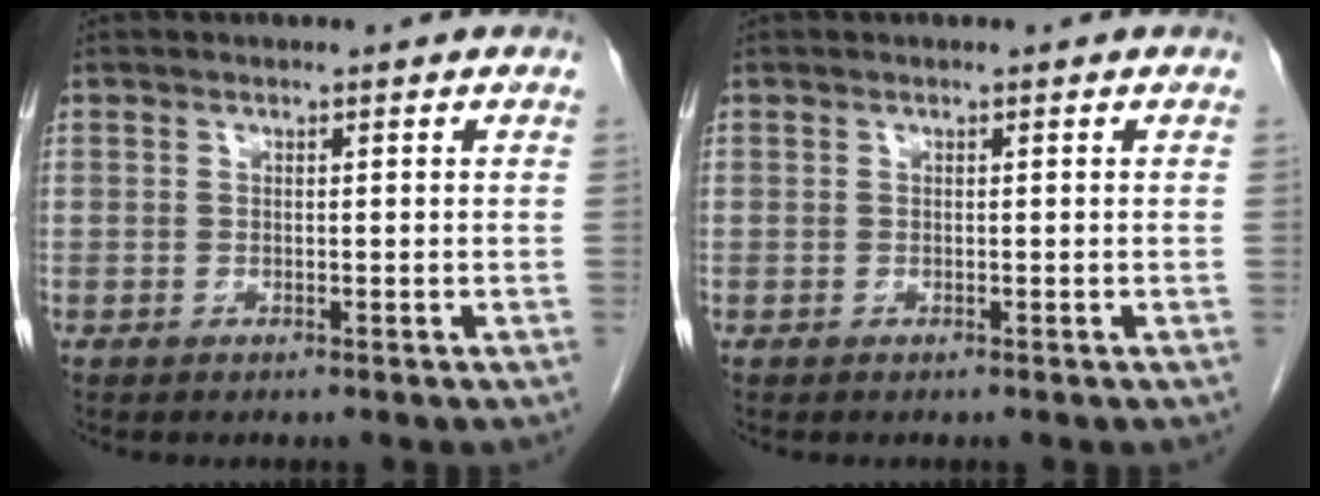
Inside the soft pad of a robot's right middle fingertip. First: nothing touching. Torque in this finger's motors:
{"motor_torque": [0.02, -0.23, 0.03, 0.01]}